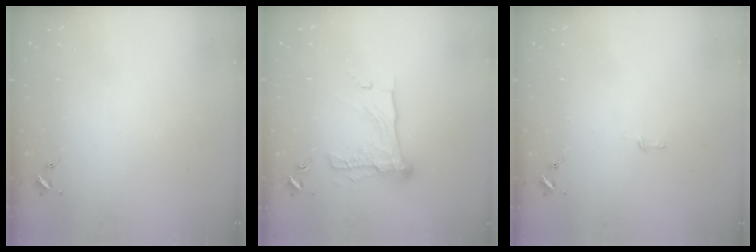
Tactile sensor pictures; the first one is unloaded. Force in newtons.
{"total": 15.8, "press": 15.8, "slide": 1.2}
{"total": 2.6, "press": 2.6, "slide": 0.2}